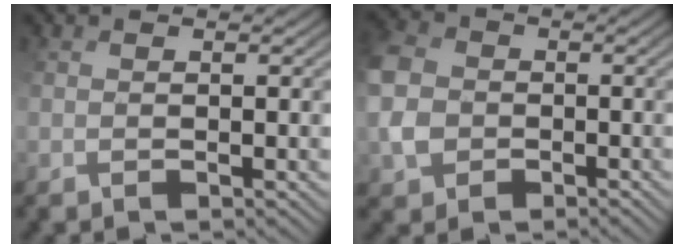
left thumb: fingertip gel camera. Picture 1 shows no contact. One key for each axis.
{"total": 4.6, "fx": -0.5, "fy": 4.1, "fz": 2.0, "tx": -0.066, "ty": 0.005, "tz": -0.026}